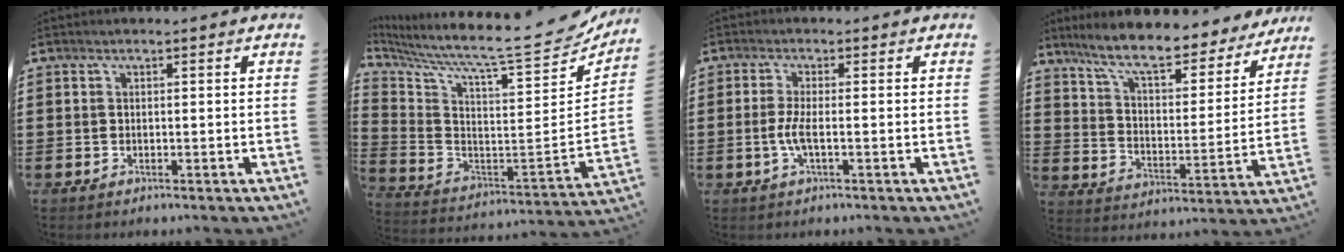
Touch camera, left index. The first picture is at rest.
{"total": 8.4, "force": [7.7, -0.3, 3.3], "torque": [-0.089, -0.092, 0.117]}
{"total": 3.3, "force": [-0.7, 0.4, 3.2], "torque": [-0.080, -0.009, -0.021]}
{"total": 9.5, "force": [8.2, 1.1, 4.6], "torque": [-0.121, -0.045, 0.139]}